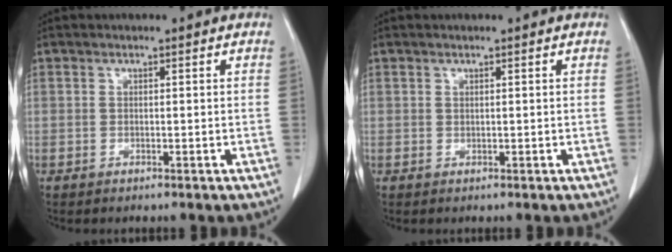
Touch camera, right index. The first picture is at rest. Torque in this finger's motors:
{"motor_torque": [0.00, 0.00, 0.00, 0.00]}